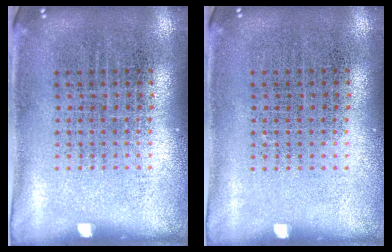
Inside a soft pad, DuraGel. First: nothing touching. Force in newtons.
{"total": 0.0}